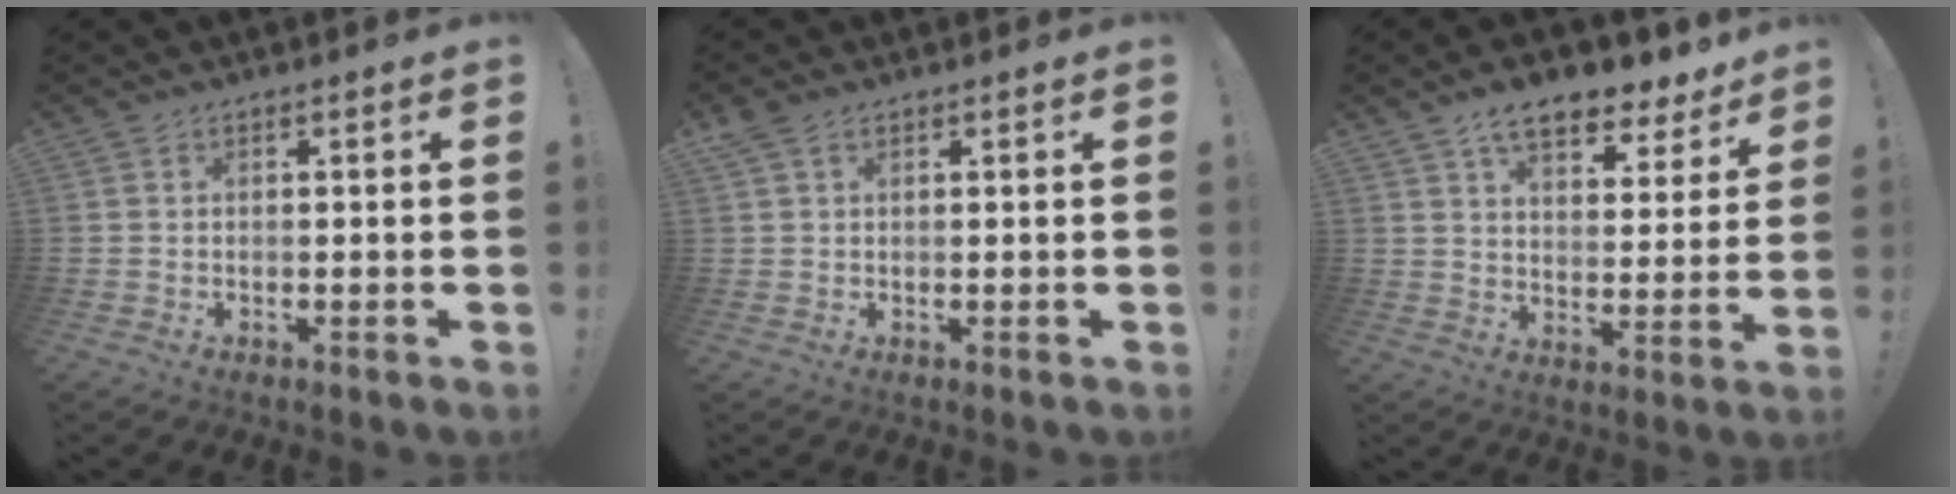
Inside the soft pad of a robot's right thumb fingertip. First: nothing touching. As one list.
[{"total": 2.3, "force": [1.4, 1.2, 1.4], "torque": [-0.032, 0.002, 0.027]}, {"total": 11.5, "force": [8.5, 4.8, 6.0], "torque": [-0.097, -0.053, 0.151]}]